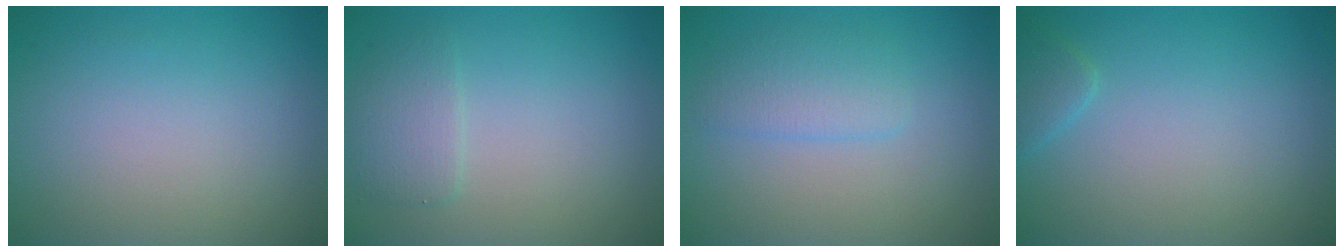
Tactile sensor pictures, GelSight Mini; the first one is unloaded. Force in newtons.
{"total": 2.0, "press": 2.0, "slide": 0.2}
{"total": 2.4, "press": 2.4, "slide": 0.1}
{"total": 1.4, "press": 1.4, "slide": 0.1}